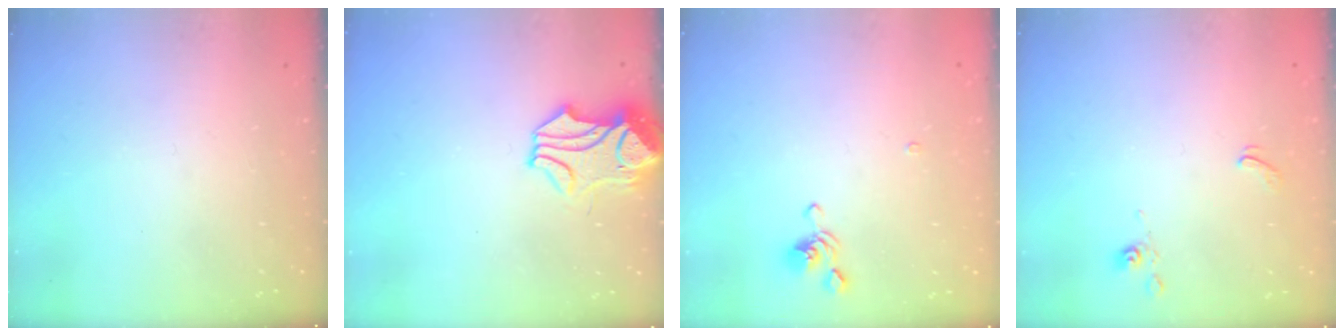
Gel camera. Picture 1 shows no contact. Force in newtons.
{"total": 1.4, "press": 0.6, "slide": 1.3}
{"total": 3.8, "press": 3.7, "slide": 0.6}
{"total": 2.4, "press": 2.3, "slide": 0.4}